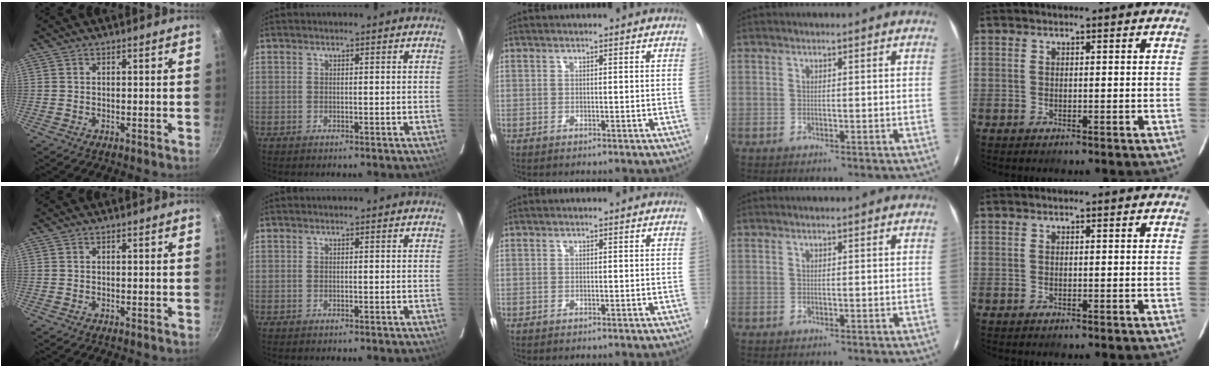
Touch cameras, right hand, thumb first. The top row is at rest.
{}